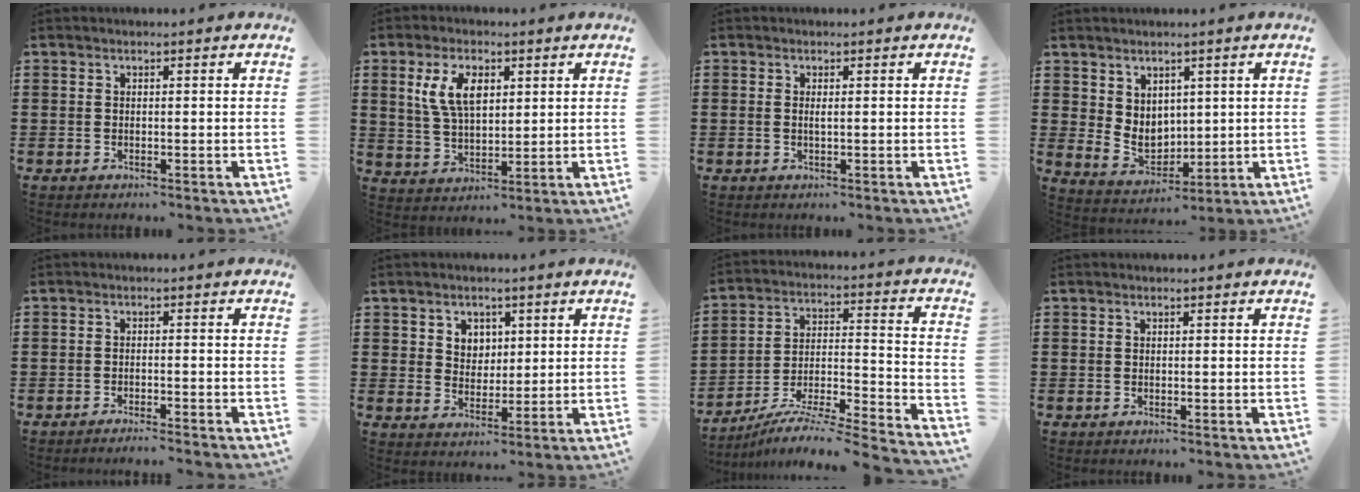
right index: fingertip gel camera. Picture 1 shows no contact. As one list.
[{"total": 7.1, "force": [2.8, 3.6, 5.4], "torque": [-0.125, 0.011, 0.048]}, {"total": 0.8, "force": [0.0, 0.1, 0.8], "torque": [-0.017, -0.002, 0.001]}, {"total": 5.2, "force": [2.7, 4.1, 1.8], "torque": [-0.052, -0.001, 0.055]}, {"total": 1.5, "force": [-1.4, -0.5, 0.2], "torque": [-0.001, 0.004, -0.027]}, {"total": 3.6, "force": [1.9, 3.0, 0.6], "torque": [-0.026, 0.014, 0.035]}, {"total": 6.5, "force": [-5.8, -0.2, 2.9], "torque": [-0.046, -0.006, -0.120]}, {"total": 0.0}]